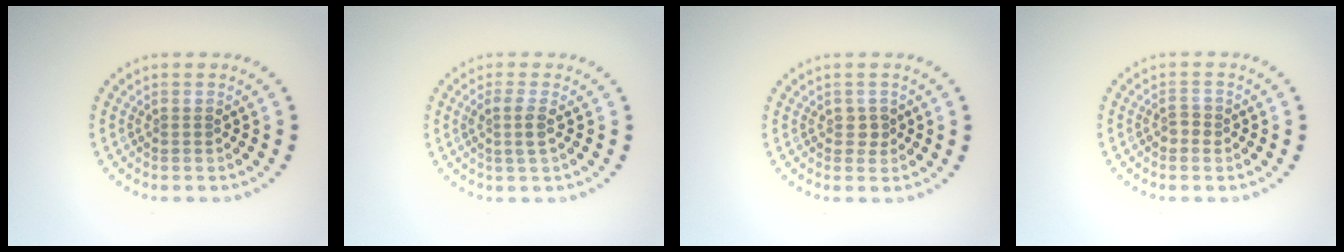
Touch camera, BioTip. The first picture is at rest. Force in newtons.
{"total": 1.6, "press": 1.4, "slide": 0.9}
{"total": 1.0, "press": 1.0, "slide": 0.4}
{"total": 1.1, "press": 1.0, "slide": 0.4}